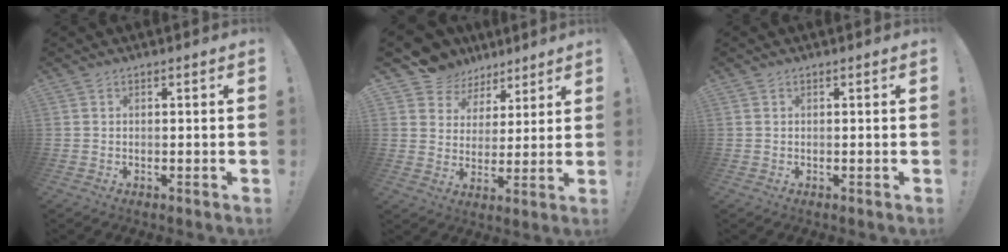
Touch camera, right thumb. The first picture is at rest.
{"total": 7.9, "force": [4.9, 6.2, 0.9], "torque": [-0.021, -0.041, 0.100]}
{"total": 0.0}